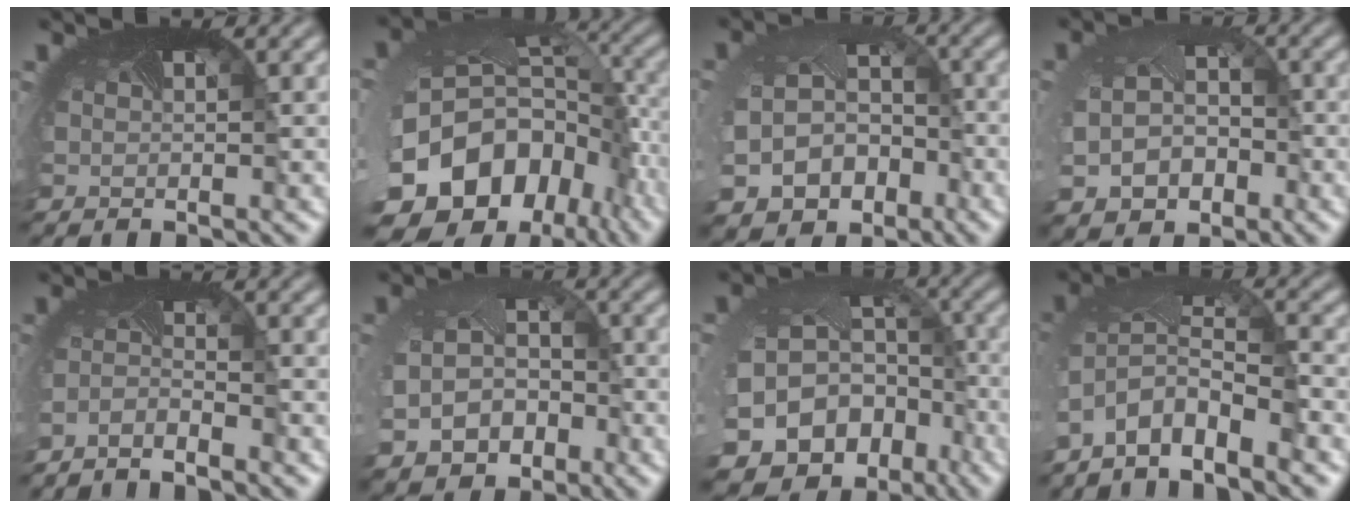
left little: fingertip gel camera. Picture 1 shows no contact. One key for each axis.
{"total": 17.8, "fx": -8.3, "fy": 12.7, "fz": 9.2, "tx": -0.224, "ty": -0.040, "tz": -0.105}
{"total": 8.7, "fx": -3.5, "fy": 7.0, "fz": 3.7, "tx": -0.095, "ty": -0.051, "tz": -0.041}
{"total": 6.4, "fx": -1.6, "fy": 5.1, "fz": 3.5, "tx": -0.092, "ty": -0.041, "tz": -0.009}
{"total": 2.1, "fx": -2.1, "fy": -0.2, "fz": 0.2, "tx": -0.026, "ty": -0.007, "tz": -0.047}
{"total": 7.1, "fx": -2.4, "fy": 5.7, "fz": 3.5, "tx": -0.085, "ty": -0.042, "tz": -0.020}
{"total": 20.5, "fx": -10.8, "fy": 15.7, "fz": 7.6, "tx": -0.157, "ty": -0.073, "tz": -0.141}
{"total": 5.8, "fx": -4.4, "fy": 1.7, "fz": 3.4, "tx": -0.084, "ty": -0.009, "tz": -0.083}